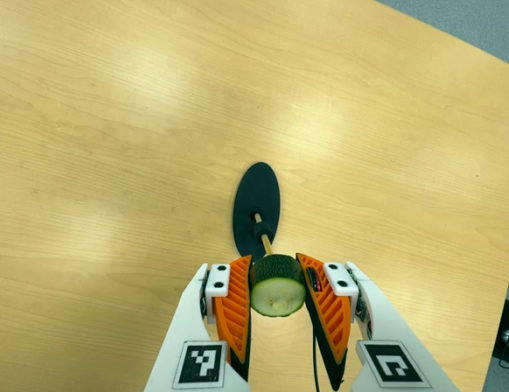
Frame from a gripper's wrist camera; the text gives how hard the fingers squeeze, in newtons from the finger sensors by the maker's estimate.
{"total": 11.1, "left": 10.8, "right": 11.4}